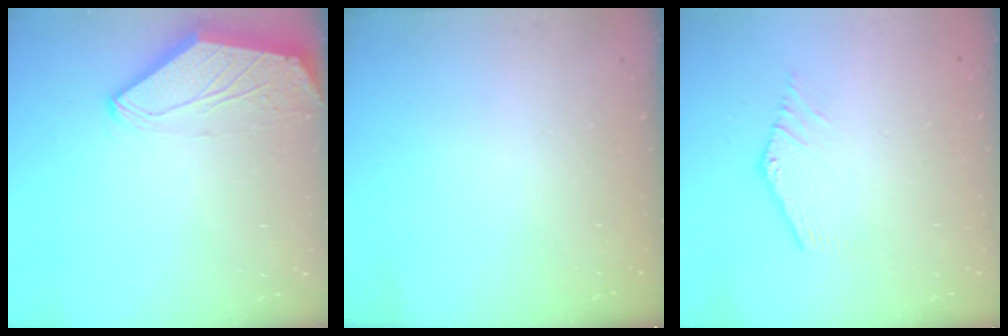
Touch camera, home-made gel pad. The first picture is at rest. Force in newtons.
{"total": 0.0}
{"total": 0.7, "press": 0.7, "slide": 0.1}